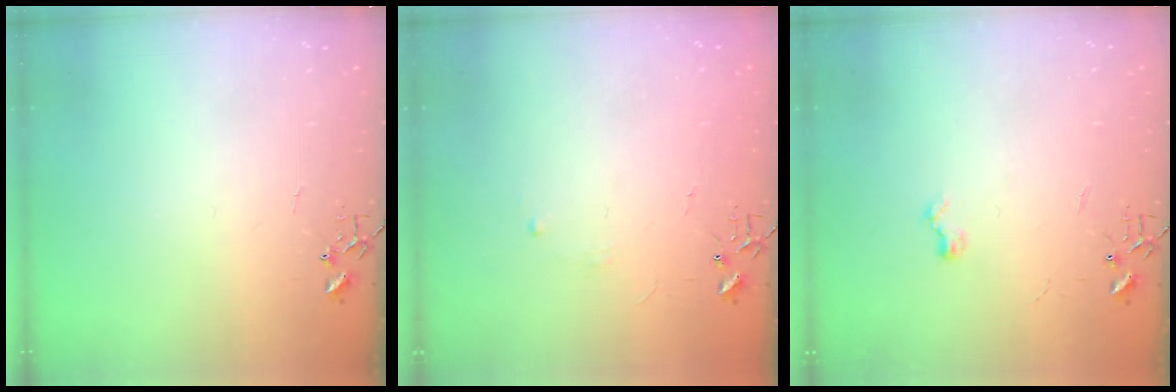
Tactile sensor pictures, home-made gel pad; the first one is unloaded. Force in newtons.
{"total": 2.9, "press": 2.8, "slide": 0.5}
{"total": 6.0, "press": 6.0, "slide": 0.7}